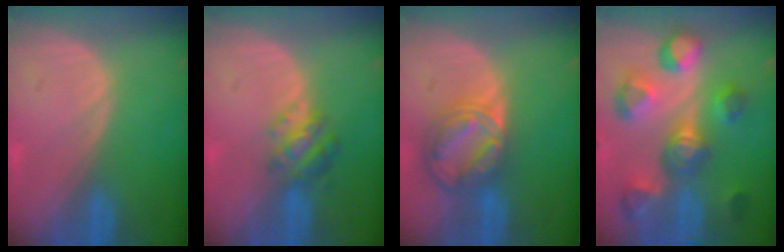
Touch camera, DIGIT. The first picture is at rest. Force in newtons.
{"total": 4.8, "press": 4.5, "slide": 1.6}
{"total": 8.6, "press": 7.2, "slide": 4.6}
{"total": 10.9, "press": 10.0, "slide": 4.4}